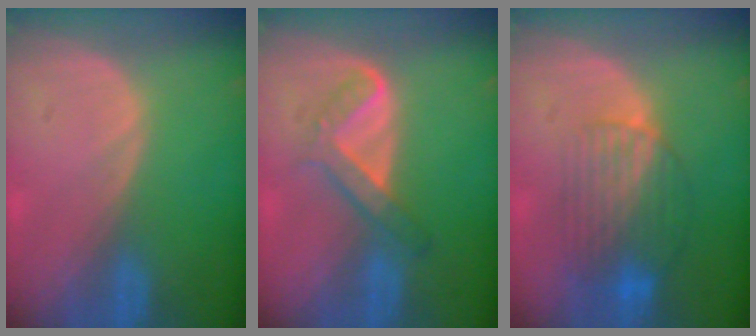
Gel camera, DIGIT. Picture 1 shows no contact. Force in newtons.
{"total": 4.9, "press": 4.8, "slide": 1.0}
{"total": 8.3, "press": 7.2, "slide": 4.1}